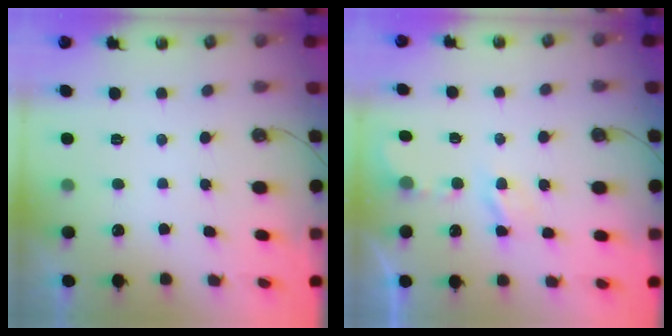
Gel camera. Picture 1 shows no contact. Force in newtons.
{"total": 3.4, "press": 3.4, "slide": 0.5}